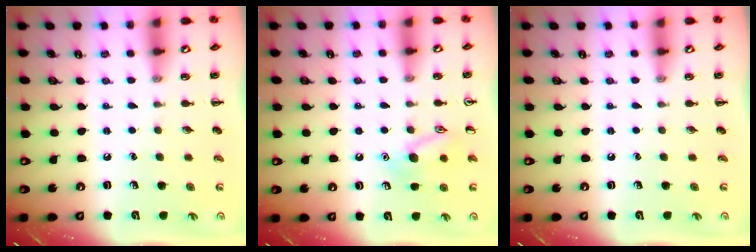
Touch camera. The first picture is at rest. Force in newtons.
{"total": 10.9, "press": 10.9, "slide": 0.7}
{"total": 0.0}